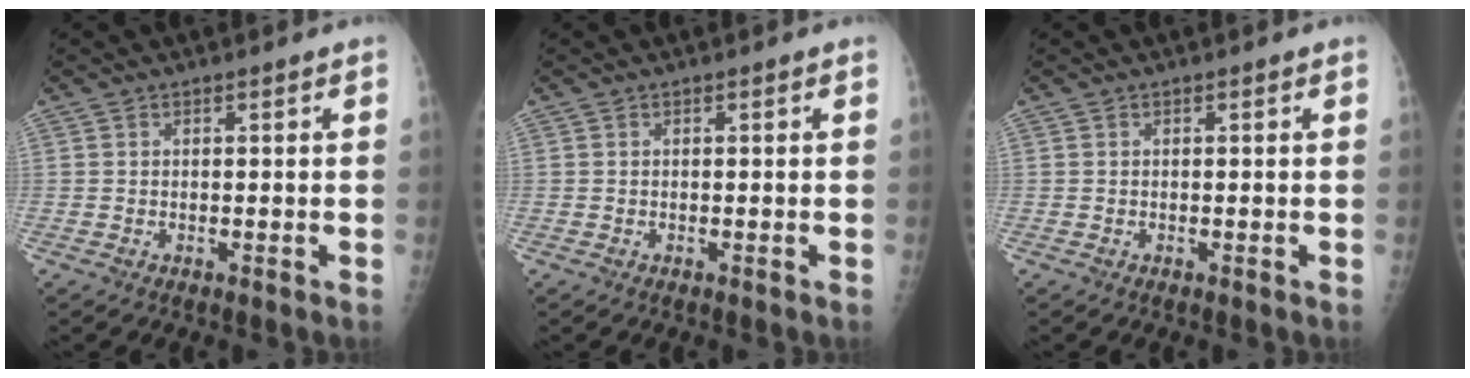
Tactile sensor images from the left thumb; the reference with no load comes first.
{"total": 0.0}
{"total": 0.0}